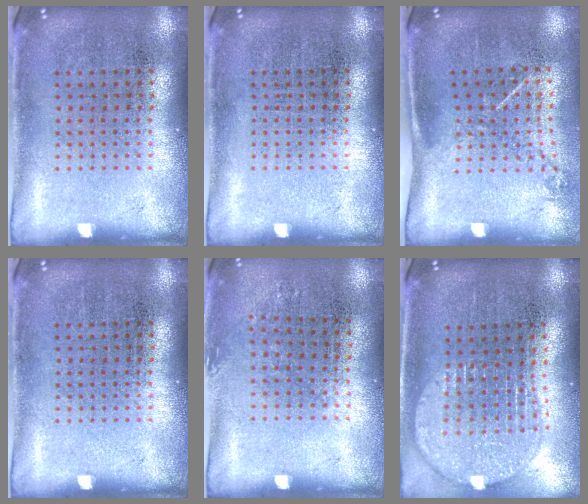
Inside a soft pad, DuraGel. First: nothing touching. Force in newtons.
{"total": 0.0}
{"total": 1.2, "press": 0.9, "slide": 0.8}
{"total": 0.0}
{"total": 0.7, "press": 0.6, "slide": 0.3}
{"total": 1.9, "press": 1.6, "slide": 1.0}